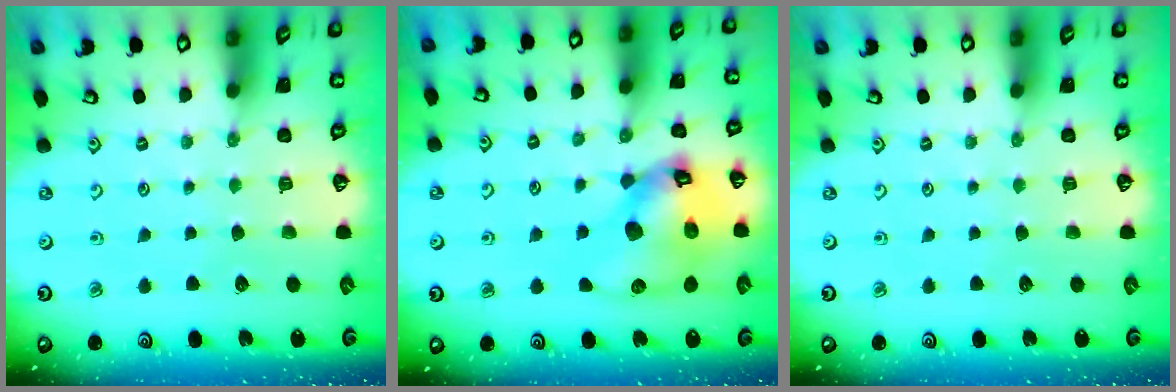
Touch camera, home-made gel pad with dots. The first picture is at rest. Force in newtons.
{"total": 18.1, "press": 17.9, "slide": 2.5}
{"total": 0.0}